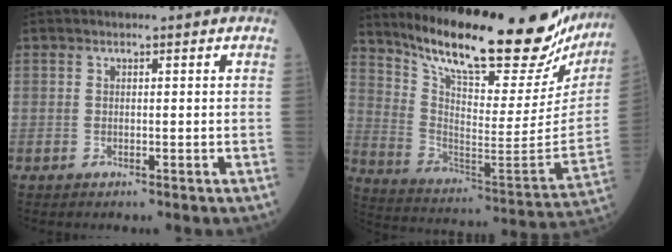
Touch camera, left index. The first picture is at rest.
{"total": 29.5, "force": [25.0, 6.1, 14.4], "torque": [-0.236, -0.070, 0.354]}